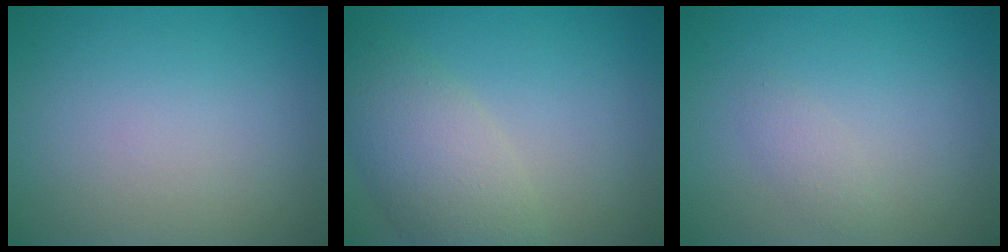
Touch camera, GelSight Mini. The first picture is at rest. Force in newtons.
{"total": 5.2, "press": 5.2, "slide": 0.3}
{"total": 1.1, "press": 1.1, "slide": 0.0}